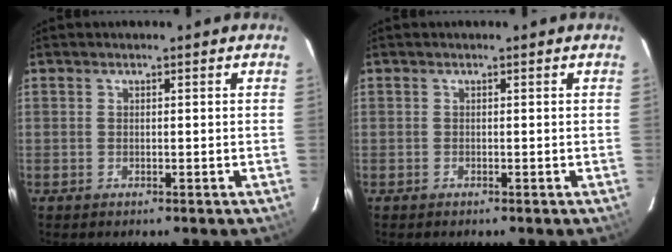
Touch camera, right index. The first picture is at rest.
{"total": 0.0}